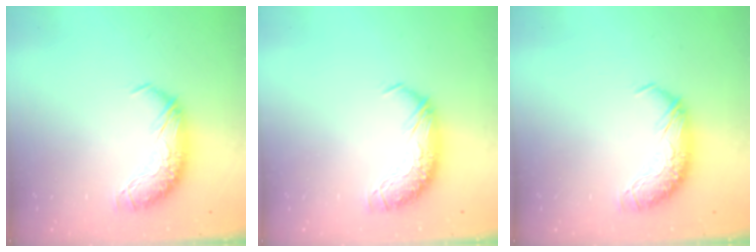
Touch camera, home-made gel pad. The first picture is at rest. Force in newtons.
{"total": 0.0}
{"total": 0.0}